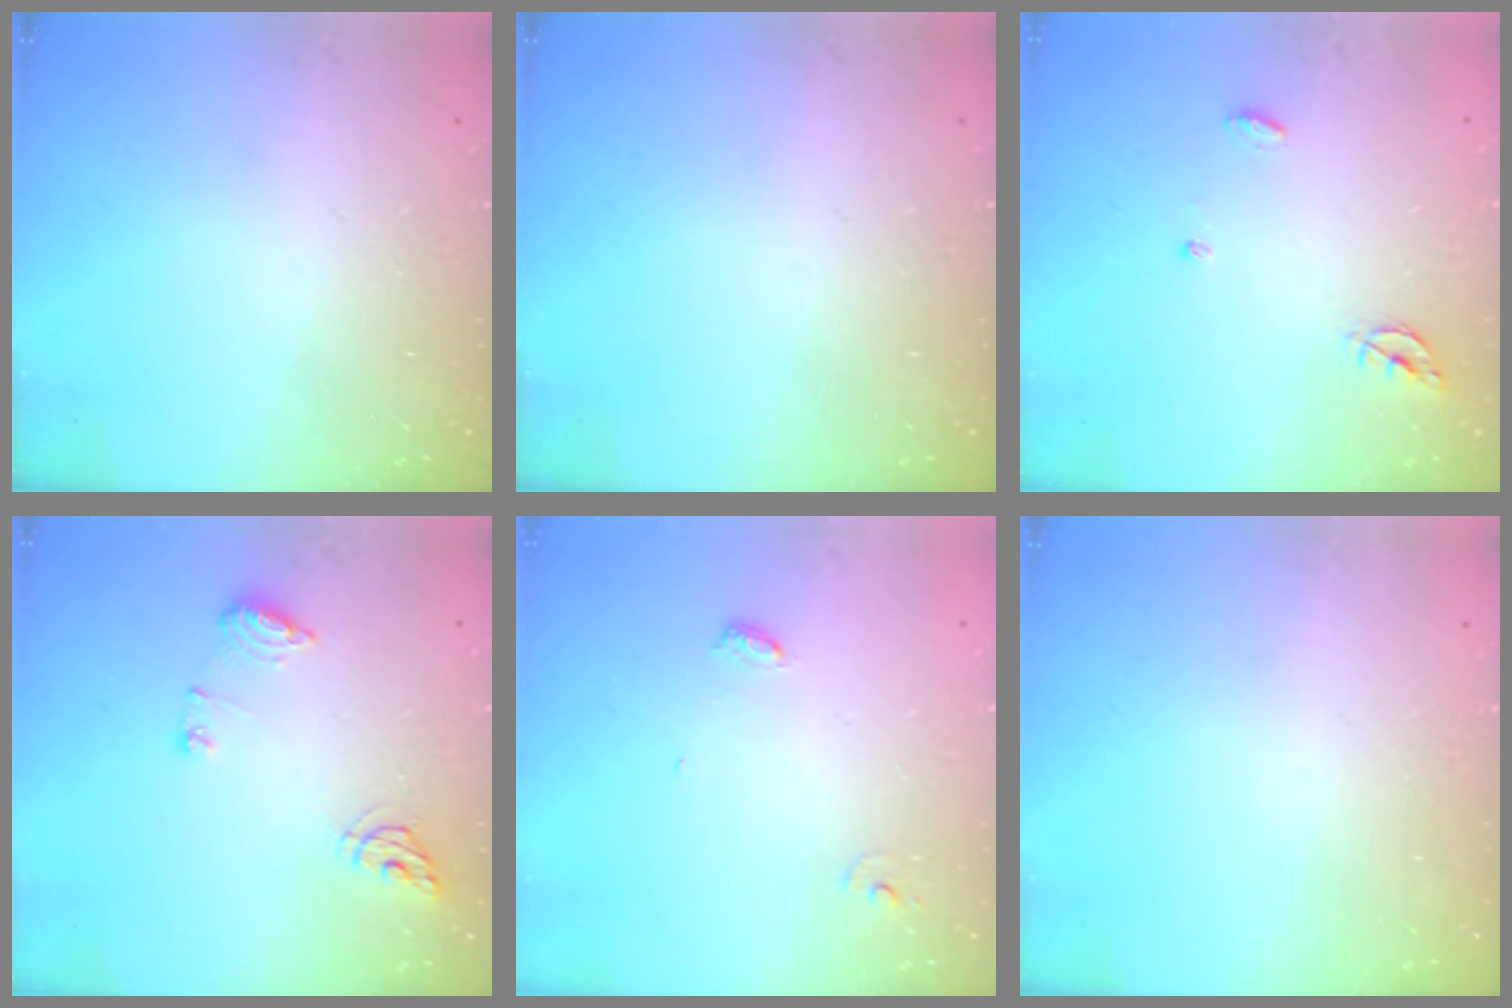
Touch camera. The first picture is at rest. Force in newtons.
{"total": 0.0}
{"total": 4.2, "press": 4.2, "slide": 0.3}
{"total": 8.9, "press": 8.8, "slide": 1.1}
{"total": 4.0, "press": 4.0, "slide": 0.3}
{"total": 0.0}